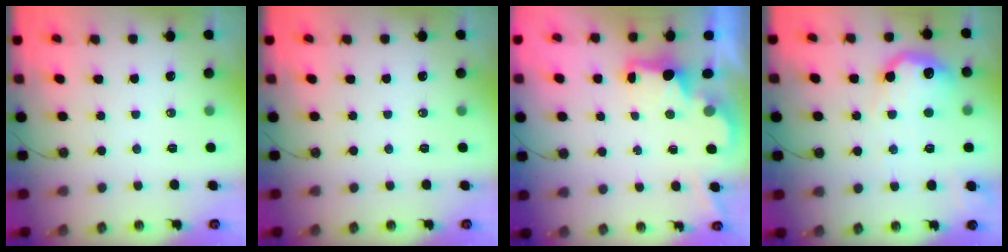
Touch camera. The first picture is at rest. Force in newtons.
{"total": 0.0}
{"total": 2.2, "press": 2.1, "slide": 0.8}
{"total": 16.0, "press": 15.9, "slide": 1.0}